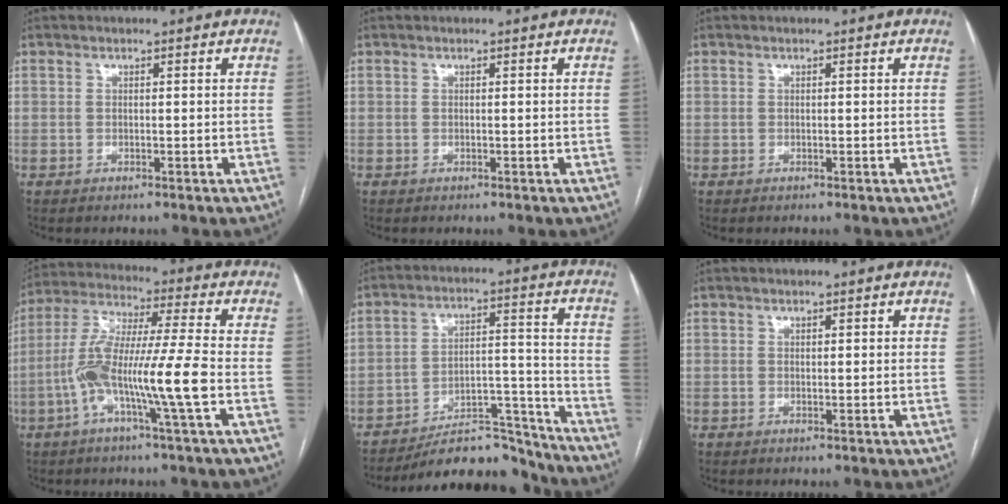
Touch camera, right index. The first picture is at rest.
{"total": 0.0}
{"total": 0.0}
{"total": 13.3, "force": [-3.9, -0.5, 12.7], "torque": [-0.255, 0.004, -0.082]}
{"total": 13.8, "force": [-13.1, 3.4, 2.6], "torque": [-0.018, 0.053, -0.198]}
{"total": 0.6, "force": [0.3, 0.3, 0.5], "torque": [-0.006, 0.001, 0.005]}